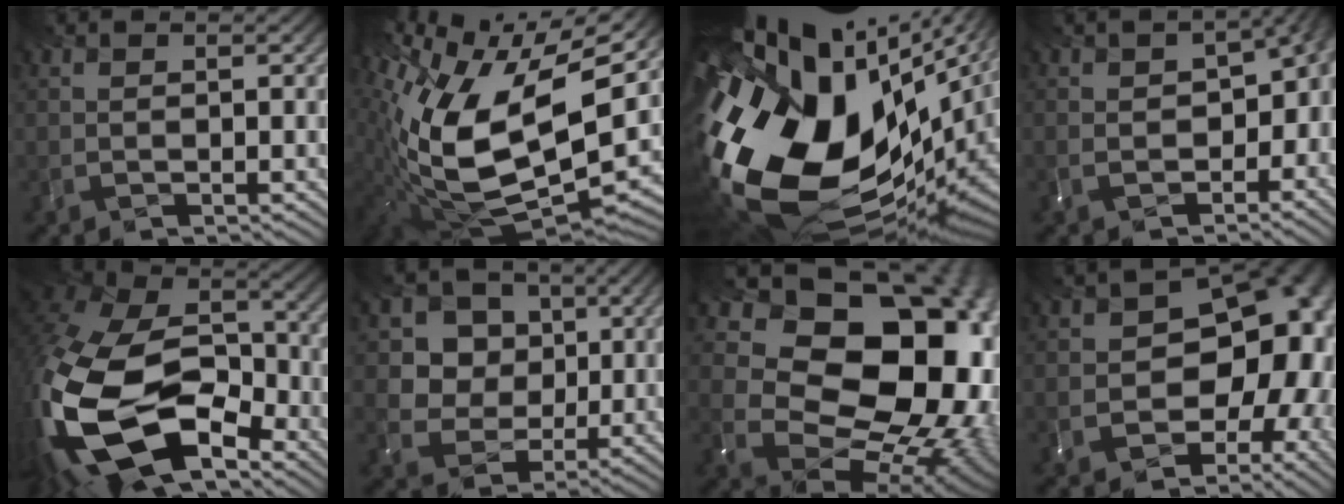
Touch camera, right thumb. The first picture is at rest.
{"total": 16.2, "force": [0.0, 9.0, 13.5], "torque": [-0.296, -0.052, 0.046]}
{"total": 20.0, "force": [-1.5, 12.1, 15.9], "torque": [-0.321, -0.056, 0.004]}
{"total": 9.4, "force": [-2.0, 6.0, 6.8], "torque": [-0.118, -0.026, 0.003]}
{"total": 20.8, "force": [-11.0, 12.5, 12.5], "torque": [-0.334, -0.086, -0.144]}
{"total": 6.4, "force": [1.4, 6.2, 1.0], "torque": [-0.068, -0.026, 0.060]}
{"total": 18.6, "force": [2.6, 14.5, 11.3], "torque": [-0.181, -0.017, 0.091]}
{"total": 15.7, "force": [-3.0, 12.0, 9.7], "torque": [-0.118, -0.052, -0.007]}